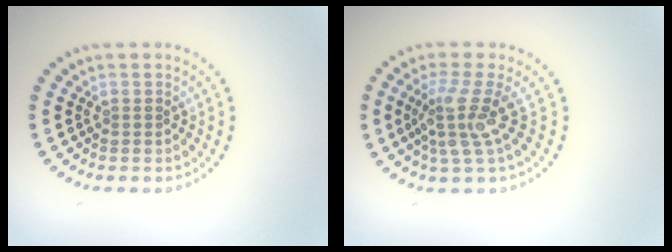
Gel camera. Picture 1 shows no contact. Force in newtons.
{"total": 3.6, "press": 2.6, "slide": 2.5}